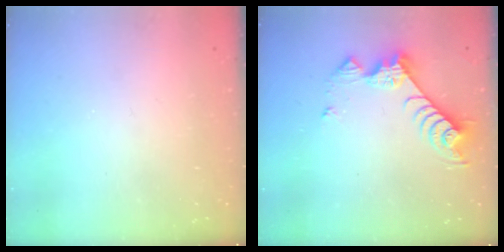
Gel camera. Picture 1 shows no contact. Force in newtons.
{"total": 9.6, "press": 9.6, "slide": 0.7}